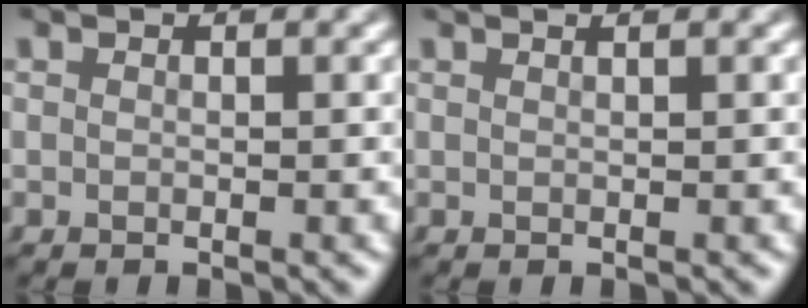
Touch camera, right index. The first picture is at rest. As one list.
[{"total": 0.6, "force": [0.4, -0.3, 0.4], "torque": [-0.004, 0.002, 0.010]}]